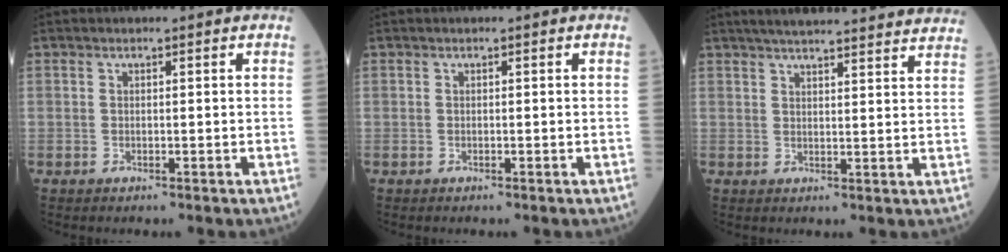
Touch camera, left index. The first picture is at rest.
{"total": 0.0}
{"total": 23.5, "force": [21.7, 1.7, 8.7], "torque": [-0.127, 0.001, 0.266]}